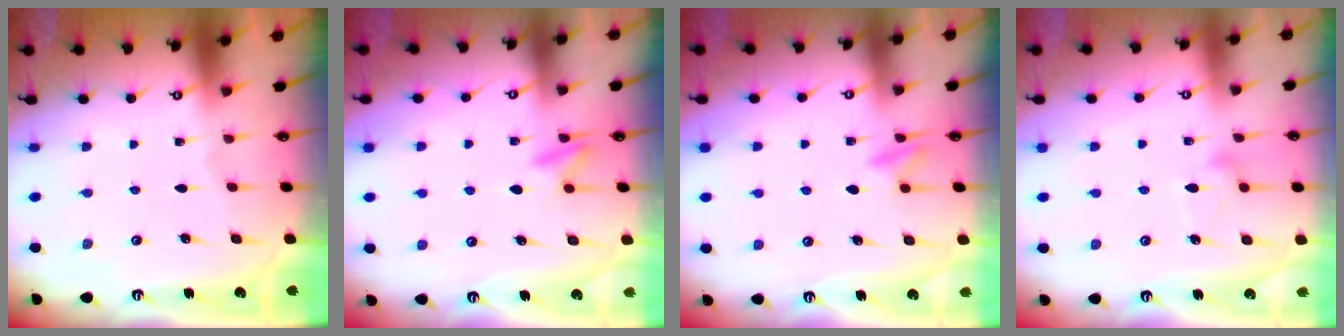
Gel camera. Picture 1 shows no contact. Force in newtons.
{"total": 7.6, "press": 7.6, "slide": 0.8}
{"total": 7.8, "press": 7.7, "slide": 0.8}
{"total": 11.3, "press": 11.2, "slide": 0.6}